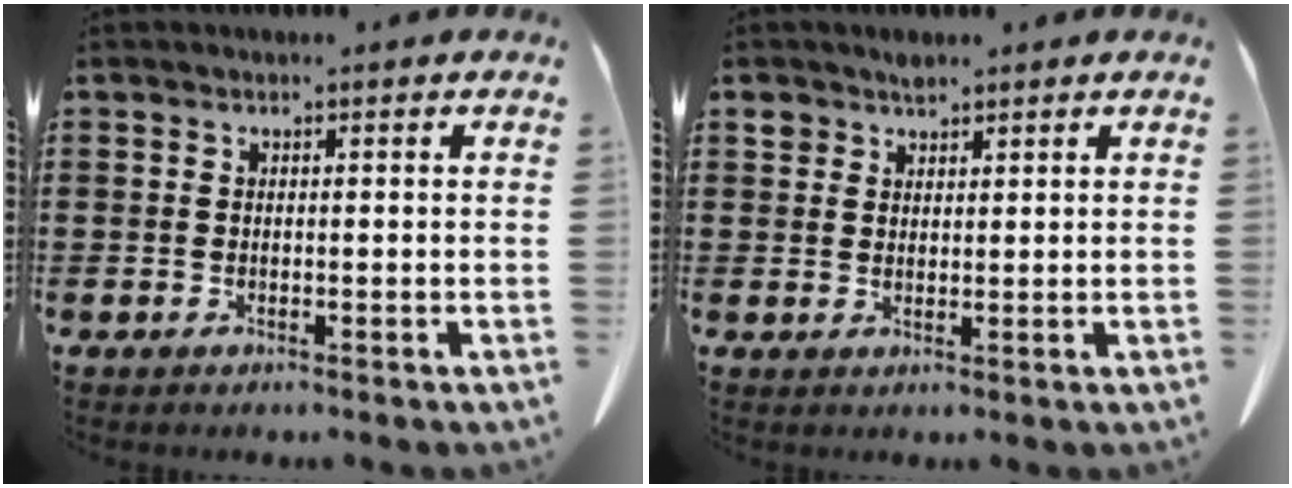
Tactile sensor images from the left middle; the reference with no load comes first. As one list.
[{"total": 2.3, "force": [1.9, 1.1, 0.6], "torque": [-0.017, 0.000, 0.038]}]